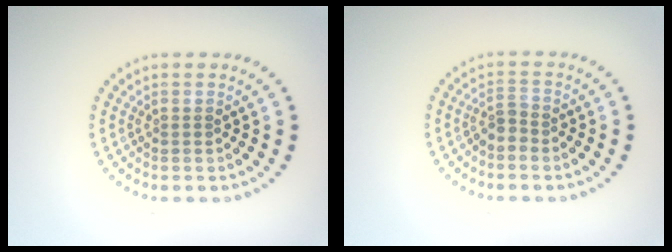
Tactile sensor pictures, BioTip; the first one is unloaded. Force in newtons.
{"total": 1.5, "press": 1.2, "slide": 0.9}